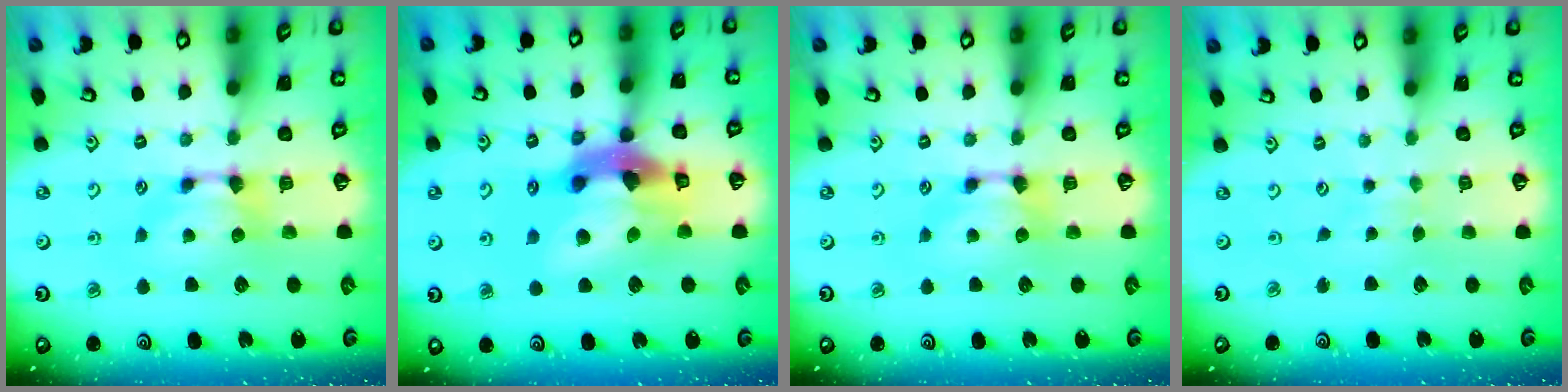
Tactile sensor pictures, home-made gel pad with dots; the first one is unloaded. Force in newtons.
{"total": 12.6, "press": 12.2, "slide": 3.0}
{"total": 0.0}
{"total": 4.0, "press": 4.0, "slide": 0.1}